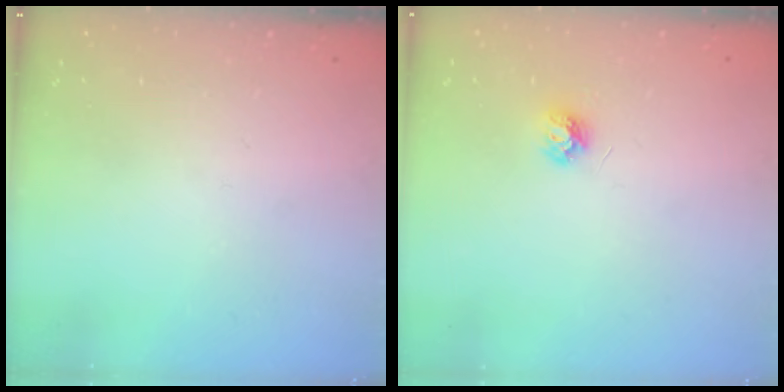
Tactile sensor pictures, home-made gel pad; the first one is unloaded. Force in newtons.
{"total": 4.7, "press": 4.7, "slide": 0.6}